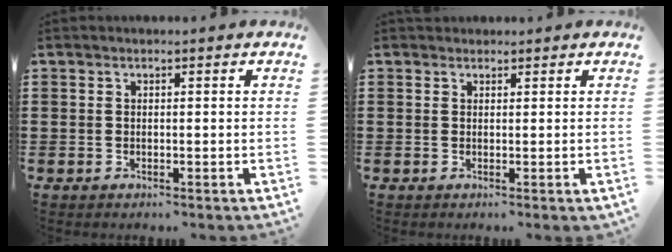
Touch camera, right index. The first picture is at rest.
{"total": 0.7, "force": [0.6, 0.3, -0.1], "torque": [-0.002, 0.001, 0.014]}